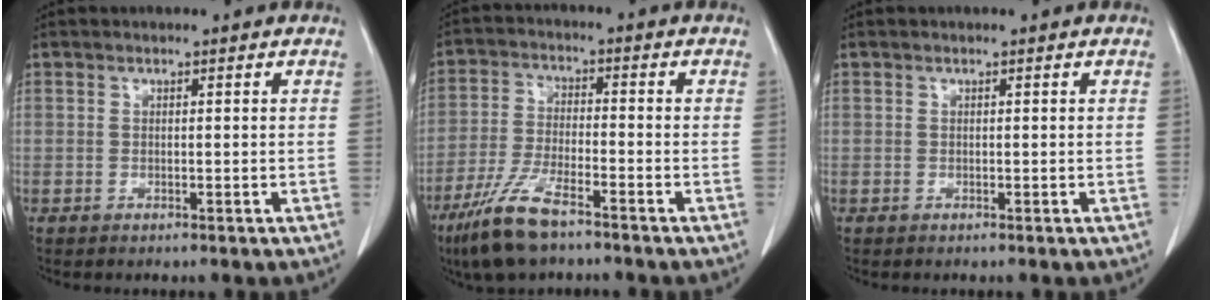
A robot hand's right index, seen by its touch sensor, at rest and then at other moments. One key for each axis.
{"total": 9.4, "fx": -6.6, "fy": 1.8, "fz": 6.5, "tx": -0.140, "ty": -0.021, "tz": -0.127}
{"total": 0.0}